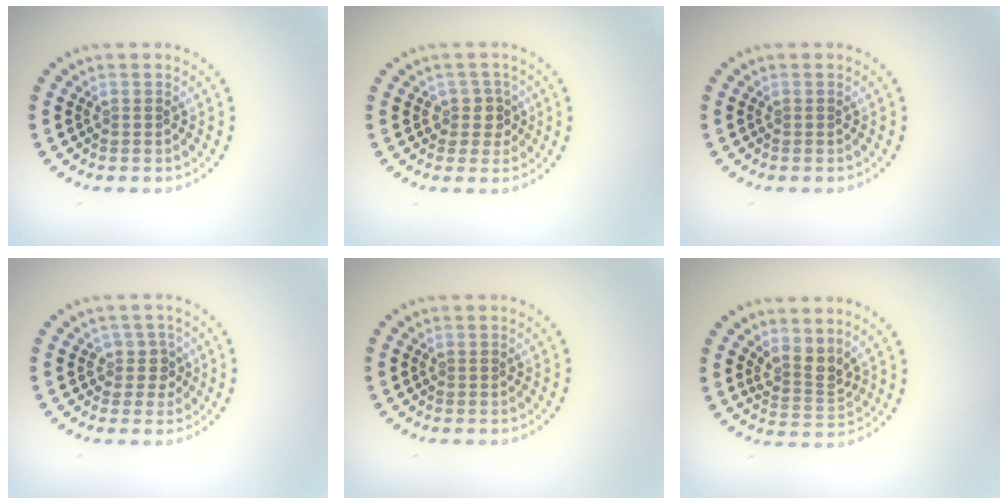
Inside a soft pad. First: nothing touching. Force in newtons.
{"total": 1.9, "press": 1.6, "slide": 1.2}
{"total": 0.0}
{"total": 1.8, "press": 1.4, "slide": 1.2}
{"total": 0.0}
{"total": 2.8, "press": 2.0, "slide": 2.0}